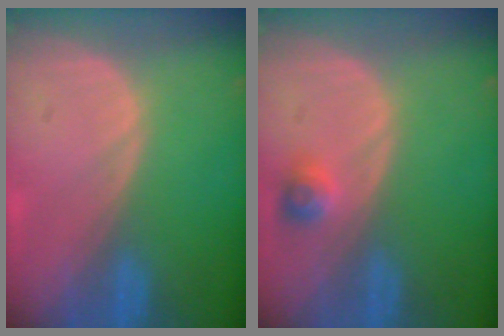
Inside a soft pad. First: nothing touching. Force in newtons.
{"total": 2.2, "press": 2.2, "slide": 0.2}